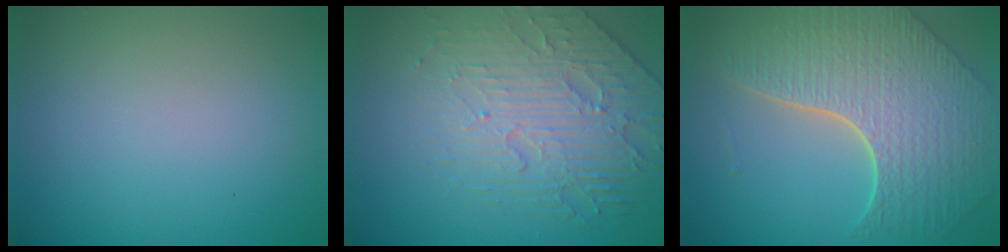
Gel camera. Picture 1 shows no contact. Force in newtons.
{"total": 5.0, "press": 4.4, "slide": 2.5}
{"total": 8.6, "press": 6.4, "slide": 5.8}